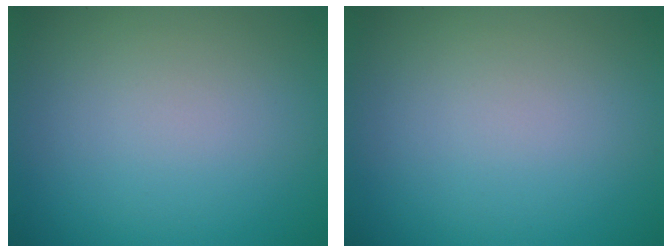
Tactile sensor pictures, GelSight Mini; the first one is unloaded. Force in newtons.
{"total": 0.0}